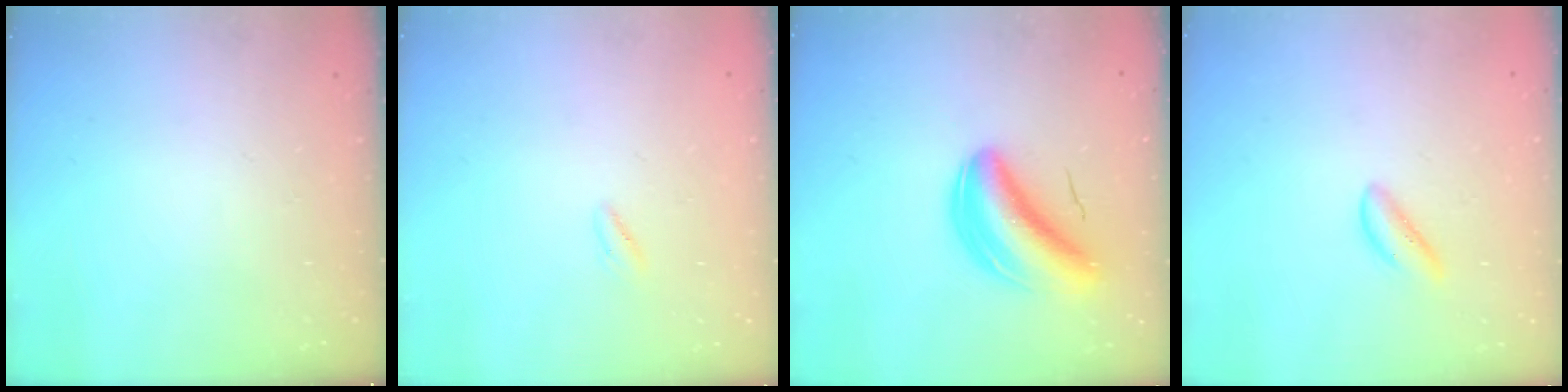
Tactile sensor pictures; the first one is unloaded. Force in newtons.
{"total": 1.1, "press": 0.8, "slide": 0.6}
{"total": 7.0, "press": 6.8, "slide": 1.7}
{"total": 2.0, "press": 1.9, "slide": 0.6}